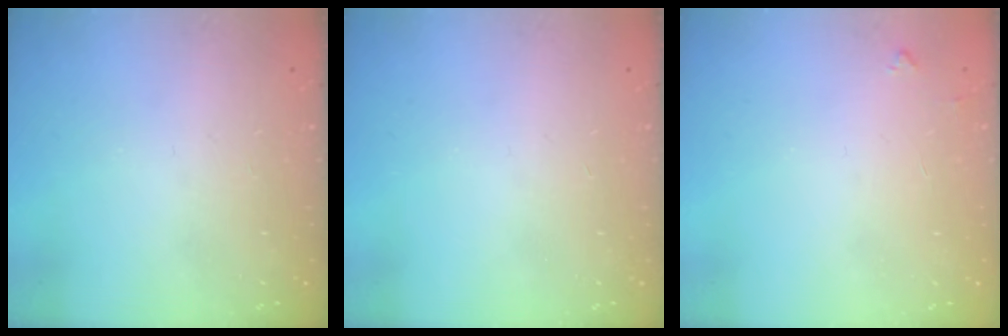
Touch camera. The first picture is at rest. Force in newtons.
{"total": 0.0}
{"total": 3.8, "press": 3.7, "slide": 0.4}